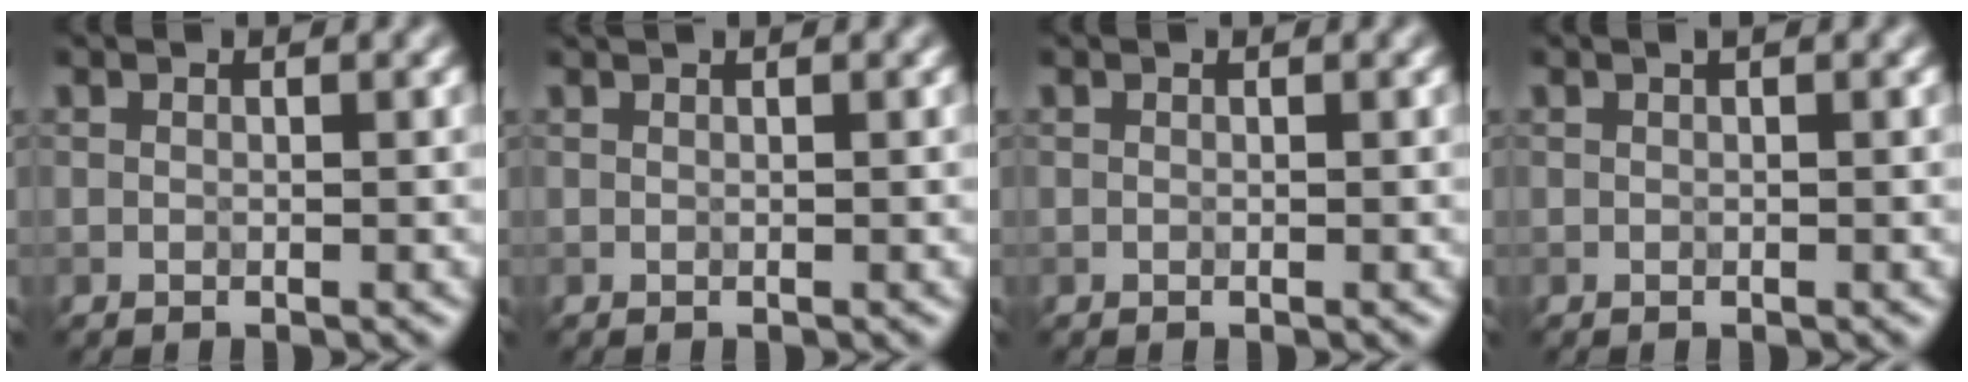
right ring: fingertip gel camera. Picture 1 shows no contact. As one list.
[{"total": 0.8, "force": [0.6, 0.2, 0.5], "torque": [-0.006, 0.000, 0.003]}, {"total": 0.0}, {"total": 0.6, "force": [0.2, 0.1, 0.5], "torque": [-0.008, 0.005, 0.003]}]